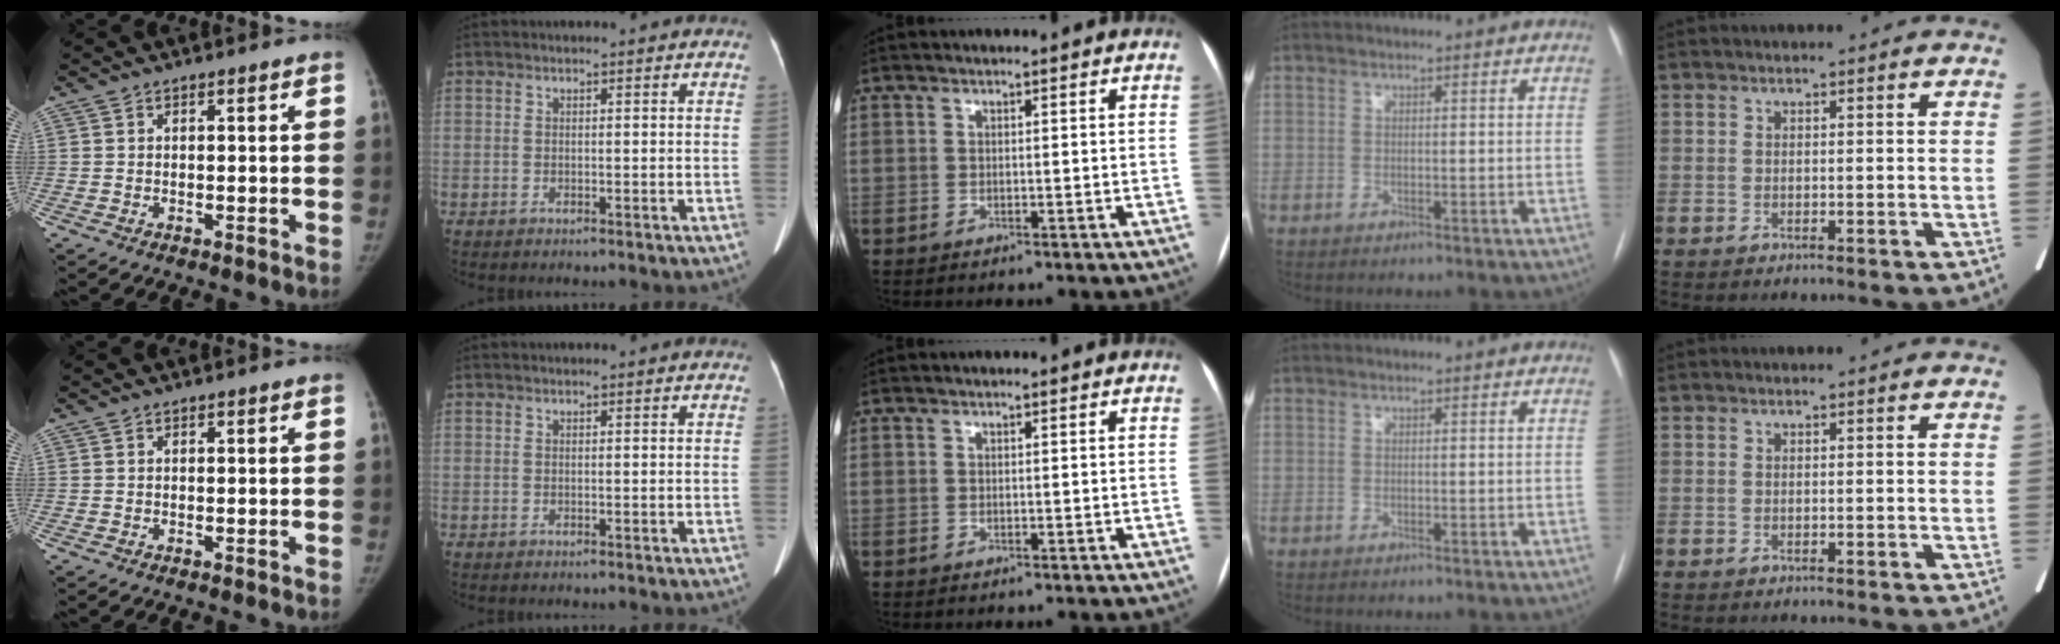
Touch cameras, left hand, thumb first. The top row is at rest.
{}